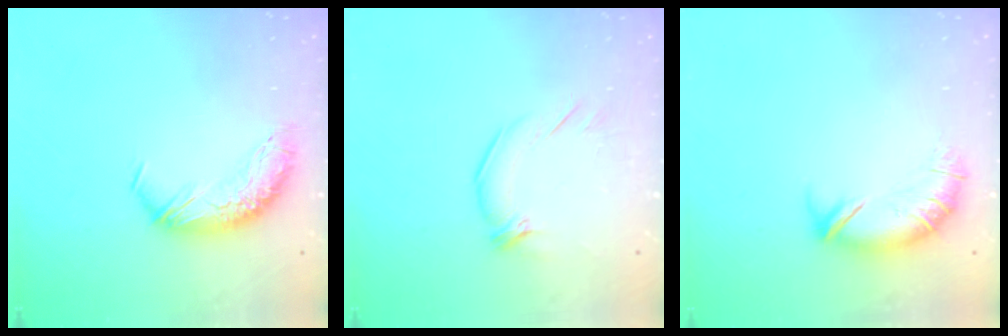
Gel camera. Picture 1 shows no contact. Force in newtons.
{"total": 2.7, "press": 1.7, "slide": 2.1}
{"total": 3.8, "press": 3.2, "slide": 2.0}